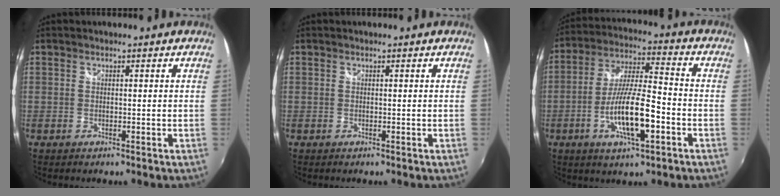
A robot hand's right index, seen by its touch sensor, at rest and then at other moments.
{"total": 0.0}
{"total": 13.4, "force": [-4.8, 3.0, 12.1], "torque": [-0.239, -0.006, -0.086]}